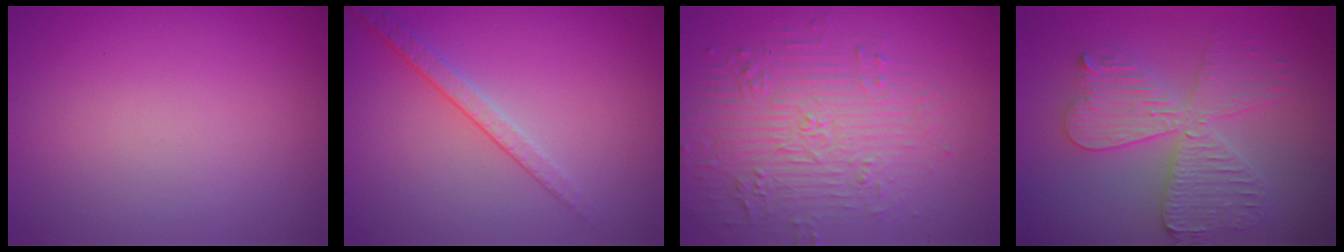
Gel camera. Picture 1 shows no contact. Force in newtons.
{"total": 2.1, "press": 1.6, "slide": 1.4}
{"total": 4.8, "press": 4.1, "slide": 2.4}
{"total": 5.0, "press": 5.0, "slide": 0.6}